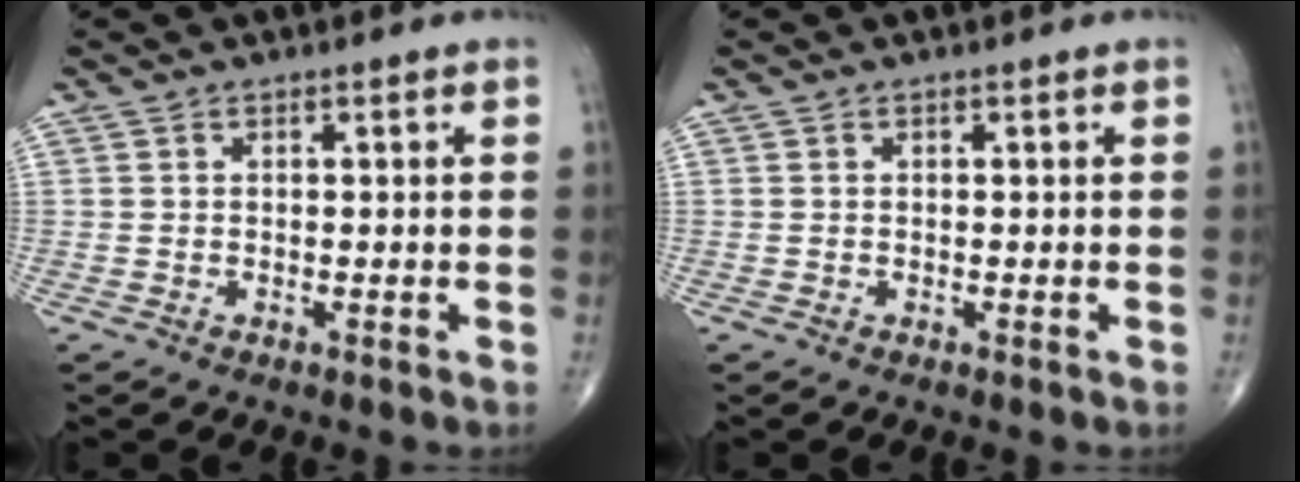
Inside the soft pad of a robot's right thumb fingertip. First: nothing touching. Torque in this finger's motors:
{"motor_torque": [0.01, 0.00, 0.06, 0.09, 0.01]}